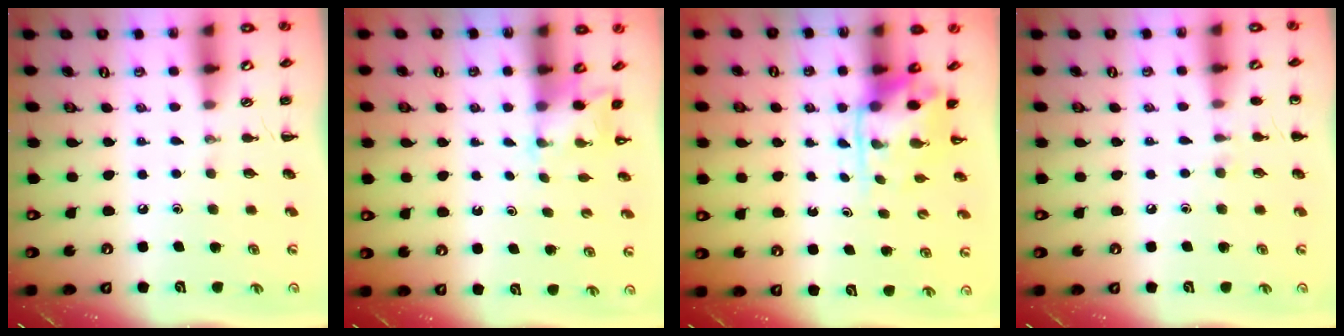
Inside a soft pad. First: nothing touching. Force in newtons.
{"total": 2.0, "press": 2.0, "slide": 0.5}
{"total": 3.5, "press": 3.4, "slide": 0.7}
{"total": 5.6, "press": 5.3, "slide": 1.7}